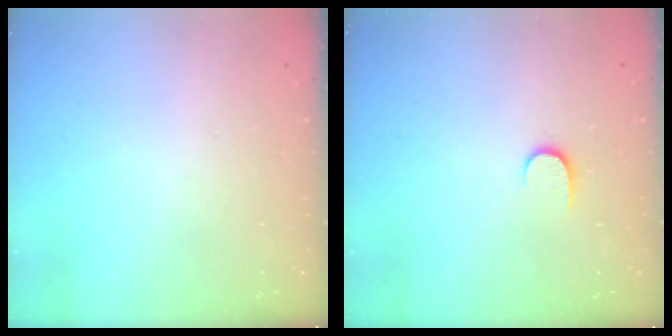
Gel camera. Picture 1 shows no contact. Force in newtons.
{"total": 6.1, "press": 6.0, "slide": 0.6}